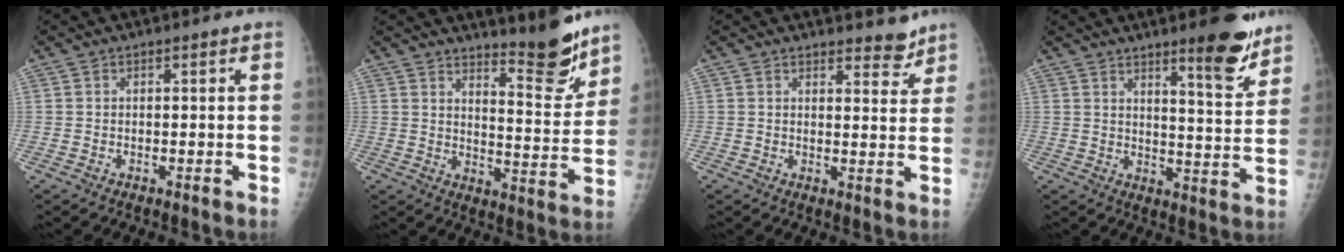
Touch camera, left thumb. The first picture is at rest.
{"total": 10.2, "force": [8.9, 1.2, 4.8], "torque": [-0.047, -0.082, 0.140]}
{"total": 4.2, "force": [3.7, 1.5, 1.2], "torque": [0.001, -0.031, 0.045]}
{"total": 10.5, "force": [7.5, 1.9, 7.2], "torque": [-0.079, -0.056, 0.108]}